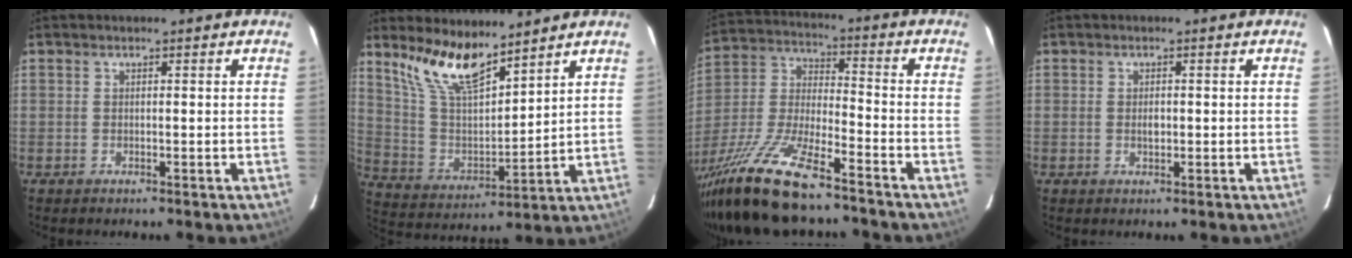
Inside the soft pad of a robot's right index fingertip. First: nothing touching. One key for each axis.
{"total": 12.8, "fx": 9.8, "fy": 3.6, "fz": 7.3, "tx": -0.147, "ty": -0.001, "tz": 0.202}
{"total": 20.5, "fx": -15.7, "fy": 4.4, "fz": 12.5, "tx": -0.271, "ty": -0.035, "tz": -0.286}
{"total": 1.7, "fx": -0.2, "fy": 1.1, "fz": 1.3, "tx": -0.024, "ty": 0.002, "tz": -0.004}